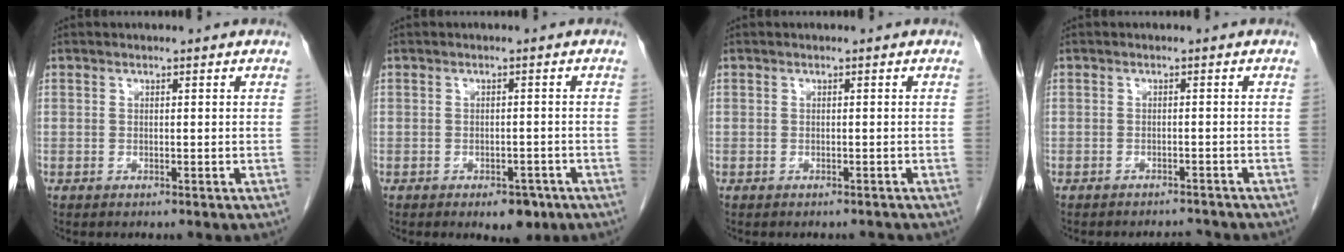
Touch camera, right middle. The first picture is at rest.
{"total": 4.0, "force": [-2.5, 2.1, 2.4], "torque": [-0.022, 0.003, -0.022]}
{"total": 1.0, "force": [-1.0, 0.2, 0.0], "torque": [-0.002, -0.003, -0.013]}
{"total": 3.5, "force": [-3.4, 0.6, 0.4], "torque": [-0.004, -0.005, -0.046]}